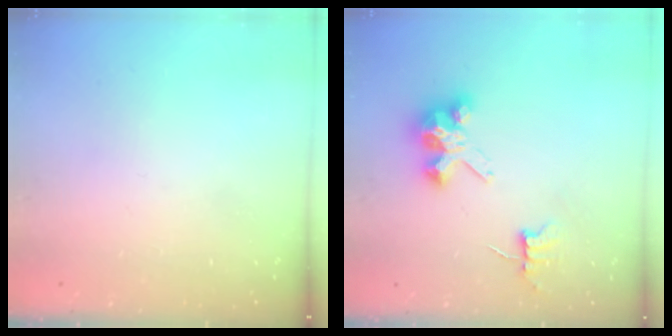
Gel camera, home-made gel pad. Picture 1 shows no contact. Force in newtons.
{"total": 6.8, "press": 6.8, "slide": 0.5}